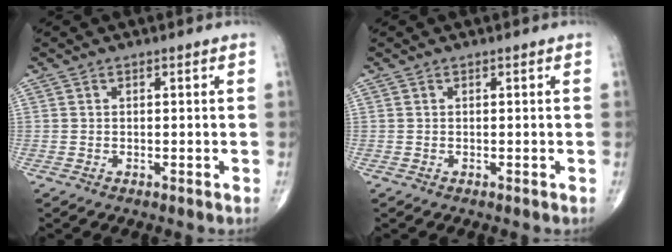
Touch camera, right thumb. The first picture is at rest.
{"total": 0.0}